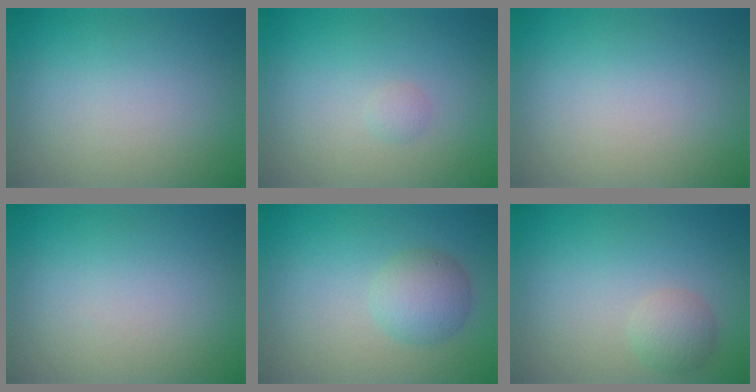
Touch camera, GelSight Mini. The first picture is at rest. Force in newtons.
{"total": 0.7, "press": 0.7, "slide": 0.1}
{"total": 0.0}
{"total": 0.0}
{"total": 3.3, "press": 3.3, "slide": 0.2}
{"total": 2.0, "press": 2.0, "slide": 0.1}